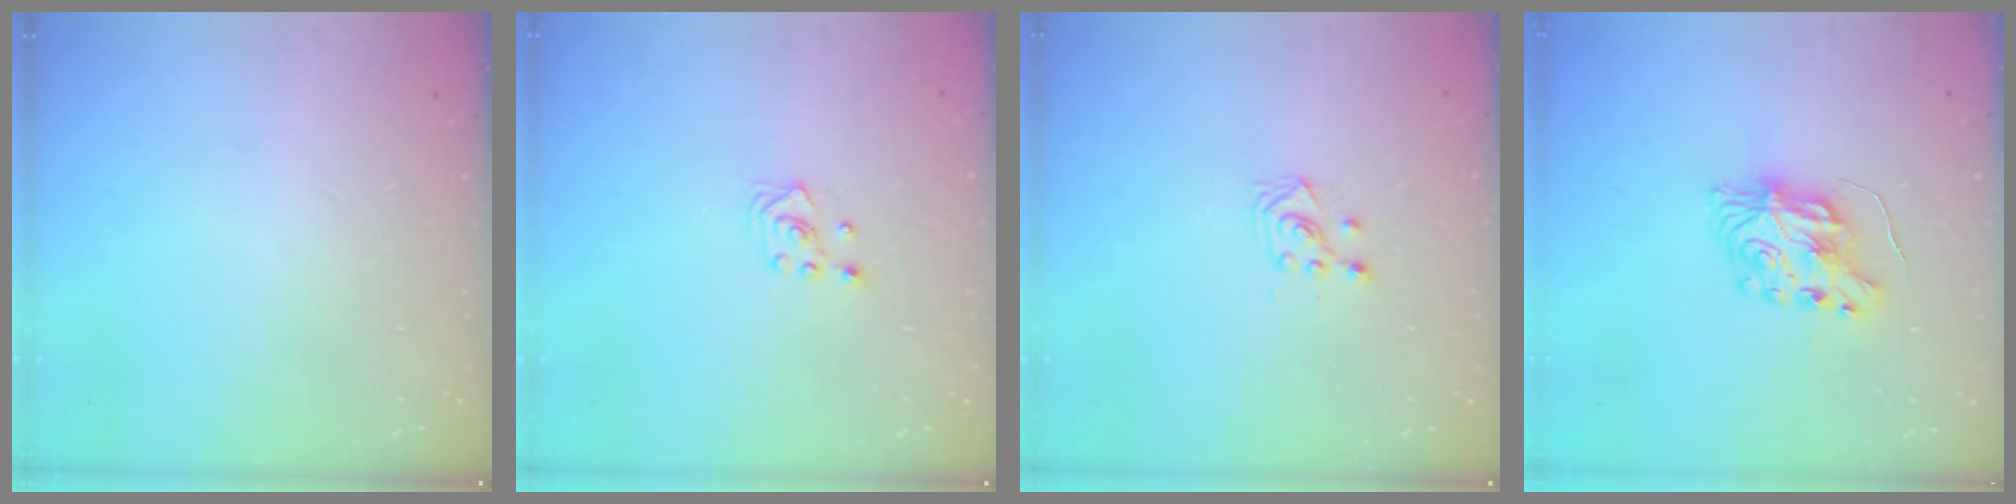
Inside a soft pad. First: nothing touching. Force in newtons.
{"total": 3.0, "press": 2.6, "slide": 1.5}
{"total": 3.4, "press": 3.3, "slide": 0.9}
{"total": 8.3, "press": 8.2, "slide": 0.2}